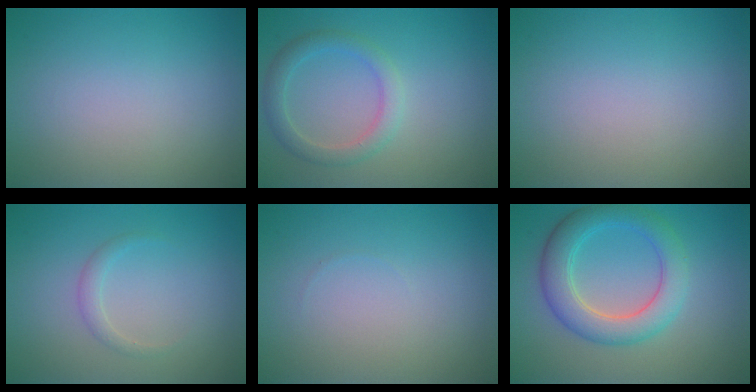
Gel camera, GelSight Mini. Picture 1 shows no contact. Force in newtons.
{"total": 2.5, "press": 2.5, "slide": 0.1}
{"total": 0.0}
{"total": 1.1, "press": 1.1, "slide": 0.0}
{"total": 0.0}
{"total": 5.1, "press": 5.1, "slide": 0.2}